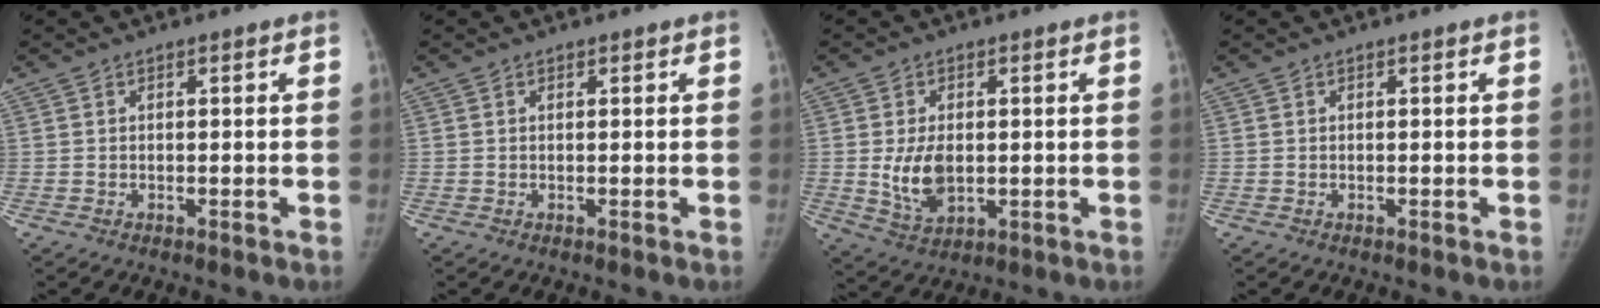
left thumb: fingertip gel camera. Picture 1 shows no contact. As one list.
[{"total": 0.0}, {"total": 7.2, "force": [-0.2, 4.5, 5.7], "torque": [-0.096, -0.010, 0.009]}, {"total": 0.0}]